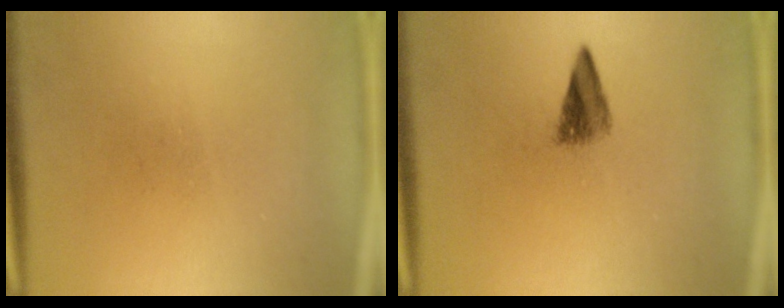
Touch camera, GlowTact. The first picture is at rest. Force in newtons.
{"total": 2.9}